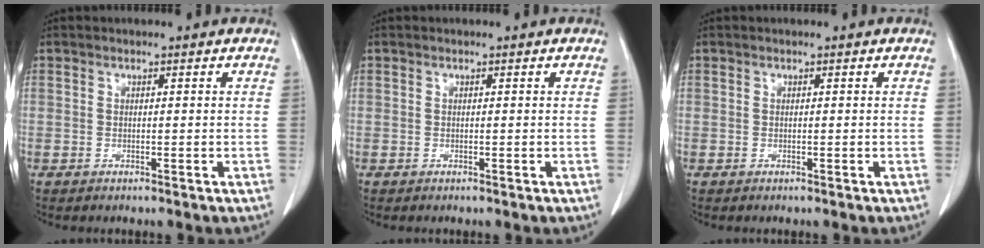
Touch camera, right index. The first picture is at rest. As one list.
[{"total": 0.0}, {"total": 0.0}]